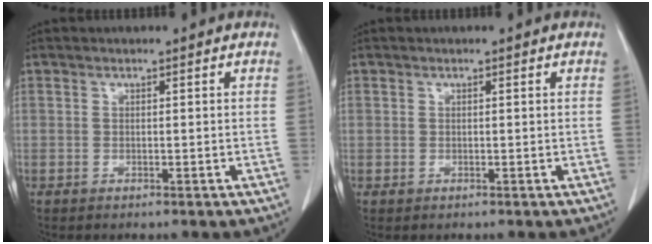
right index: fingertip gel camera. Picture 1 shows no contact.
{"total": 0.6, "force": [0.1, 0.6, -0.1], "torque": [0.008, 0.005, 0.000]}